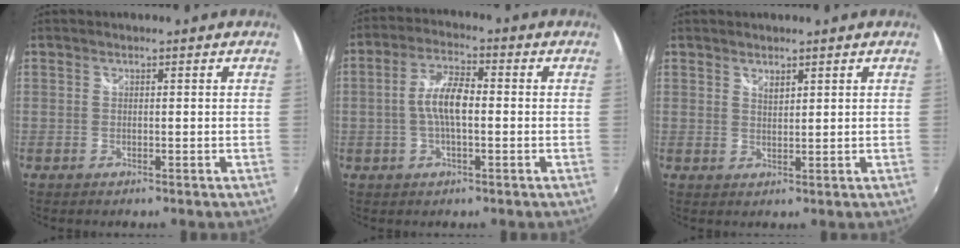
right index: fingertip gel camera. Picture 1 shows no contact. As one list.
[{"total": 6.9, "force": [-0.8, 2.3, 6.5], "torque": [-0.128, 0.012, -0.017]}, {"total": 1.7, "force": [1.3, 0.6, 0.8], "torque": [-0.012, 0.000, 0.023]}]